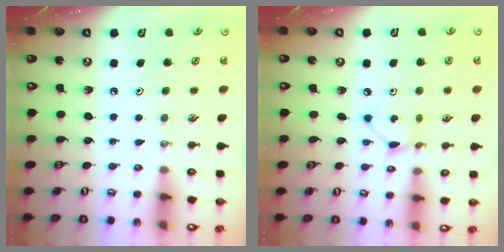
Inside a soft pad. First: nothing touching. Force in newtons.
{"total": 2.6, "press": 2.6, "slide": 0.0}